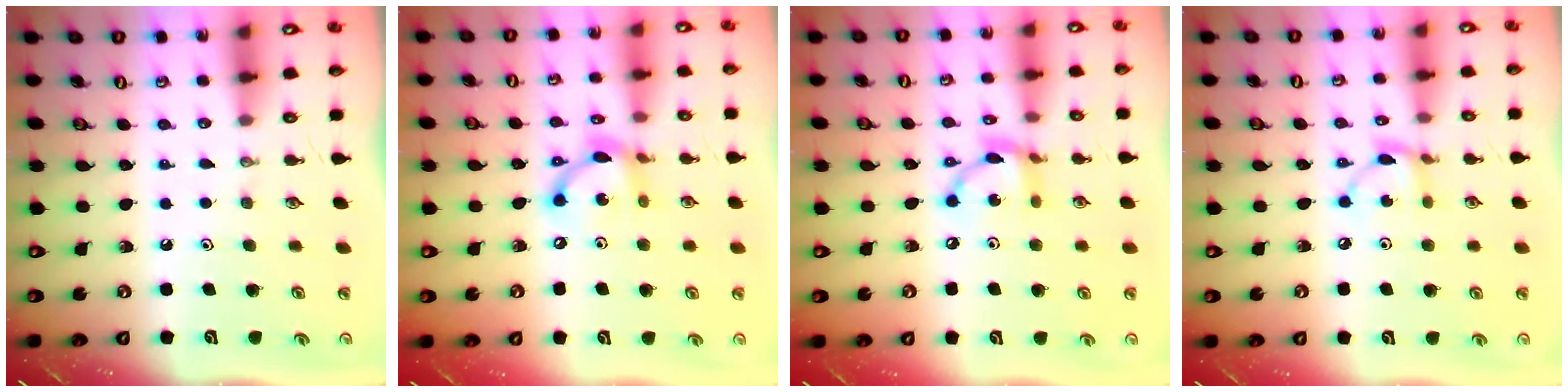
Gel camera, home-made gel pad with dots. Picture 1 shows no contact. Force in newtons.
{"total": 12.3, "press": 12.3, "slide": 1.0}
{"total": 10.9, "press": 10.9, "slide": 0.8}
{"total": 4.8, "press": 4.8, "slide": 0.1}